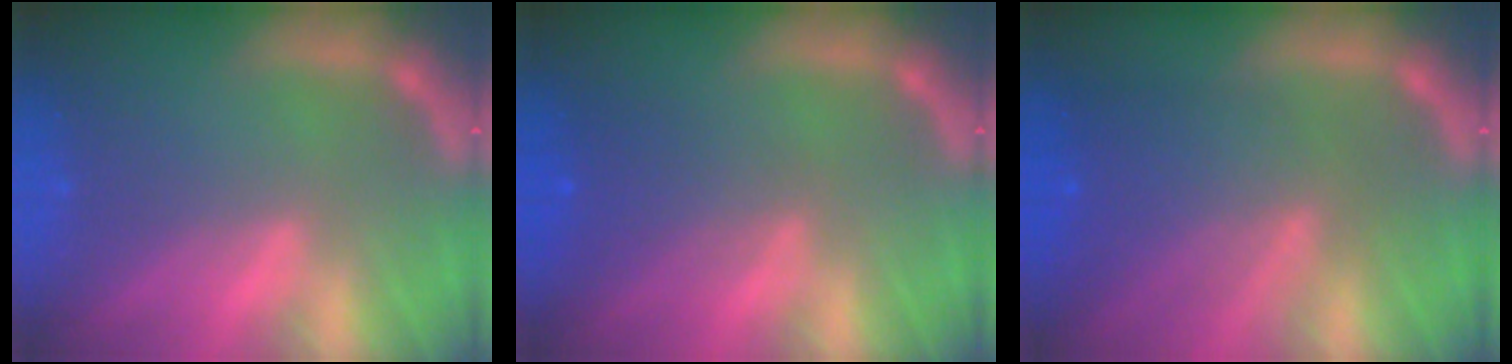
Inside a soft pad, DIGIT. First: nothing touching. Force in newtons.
{"total": 3.0}
{"total": 7.0}